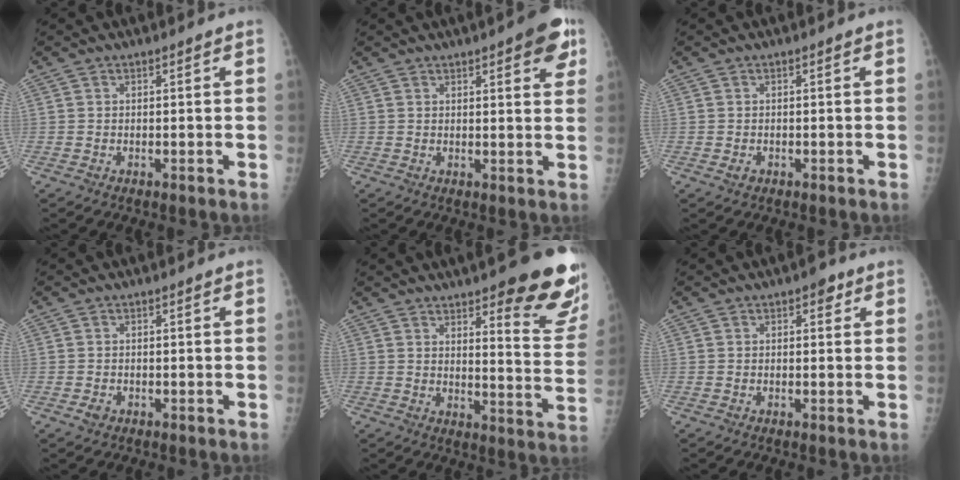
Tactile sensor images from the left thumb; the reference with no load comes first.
{"total": 7.5, "force": [3.8, 2.4, 6.0], "torque": [-0.055, -0.011, 0.042]}
{"total": 1.0, "force": [-0.4, 0.7, 0.5], "torque": [-0.008, 0.000, -0.006]}
{"total": 1.3, "force": [-0.6, 1.0, 0.6], "torque": [-0.009, 0.001, -0.010]}
{"total": 19.0, "force": [11.6, 4.7, 14.3], "torque": [-0.146, -0.070, 0.144]}
{"total": 2.3, "force": [1.1, 1.4, 1.6], "torque": [-0.007, 0.001, 0.009]}